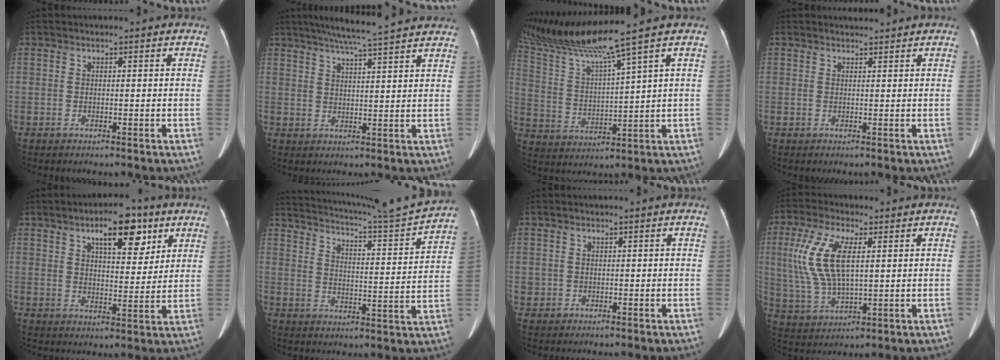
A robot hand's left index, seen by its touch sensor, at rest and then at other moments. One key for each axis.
{"total": 14.0, "fx": 12.2, "fy": -0.1, "fz": 6.9, "tx": -0.116, "ty": 0.030, "tz": 0.156}
{"total": 12.1, "fx": 10.0, "fy": -3.3, "fz": 6.0, "tx": -0.122, "ty": -0.010, "tz": 0.198}
{"total": 1.1, "fx": 1.1, "fy": 0.1, "fz": -0.1, "tx": -0.009, "ty": 0.010, "tz": 0.021}
{"total": 9.6, "fx": 5.2, "fy": 3.6, "fz": 7.2, "tx": -0.107, "ty": 0.014, "tz": 0.081}
{"total": 15.9, "fx": 15.0, "fy": -1.6, "fz": 5.0, "tx": -0.098, "ty": -0.046, "tz": 0.208}
{"total": 0.9, "fx": 0.0, "fy": 0.9, "fz": 0.1, "tx": 0.004, "ty": 0.006, "tz": 0.000}
{"total": 10.5, "fx": 2.5, "fy": 3.5, "fz": 9.6, "tx": -0.227, "ty": 0.009, "tz": 0.053}